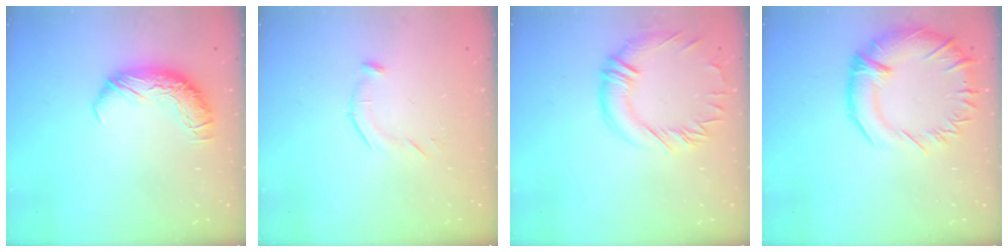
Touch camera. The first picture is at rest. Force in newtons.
{"total": 5.6, "press": 5.5, "slide": 1.1}
{"total": 2.3, "press": 2.0, "slide": 1.2}
{"total": 8.5, "press": 7.8, "slide": 3.4}